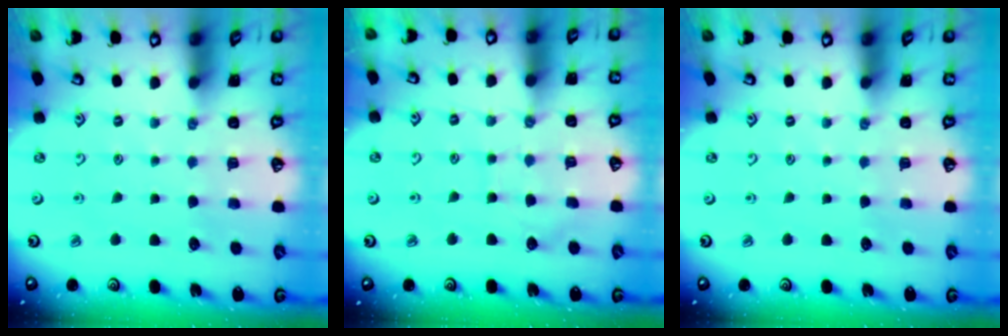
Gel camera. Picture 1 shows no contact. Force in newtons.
{"total": 5.0, "press": 4.9, "slide": 0.6}
{"total": 0.0}